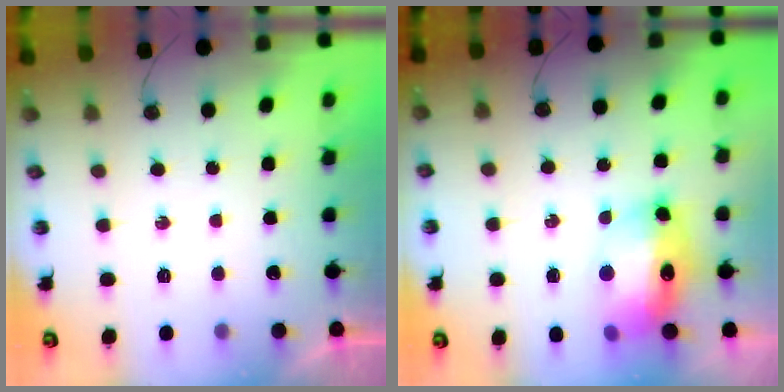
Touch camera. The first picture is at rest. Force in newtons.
{"total": 14.1, "press": 14.0, "slide": 1.5}